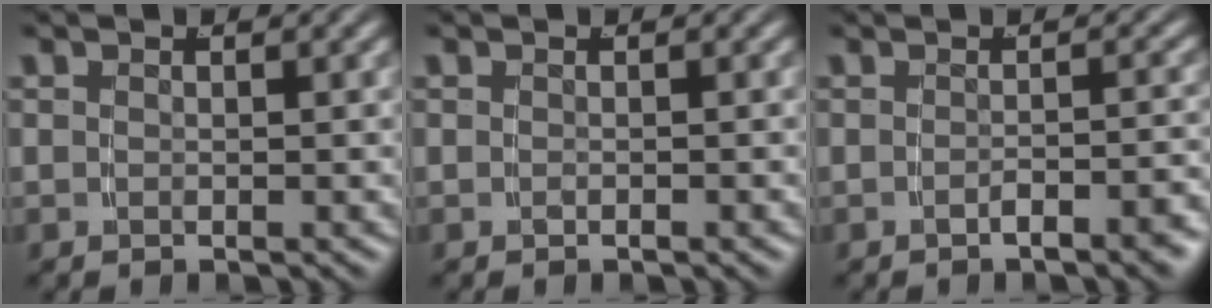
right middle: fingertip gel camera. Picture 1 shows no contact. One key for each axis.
{"total": 0.6, "fx": -0.3, "fy": -0.5, "fz": 0.0, "tx": 0.000, "ty": 0.001, "tz": -0.004}
{"total": 2.2, "fx": -1.8, "fy": -0.3, "fz": 1.2, "tx": -0.014, "ty": 0.009, "tz": -0.031}